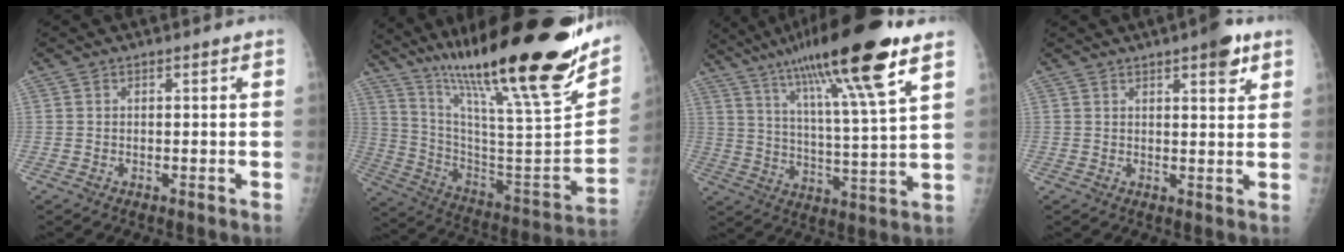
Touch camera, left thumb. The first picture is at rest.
{"total": 35.4, "force": [24.1, 5.6, 25.3], "torque": [-0.375, -0.086, 0.387]}
{"total": 21.1, "force": [13.2, 1.6, 16.4], "torque": [-0.268, -0.040, 0.218]}
{"total": 5.5, "force": [3.3, 1.7, 4.1], "torque": [-0.043, -0.013, 0.038]}